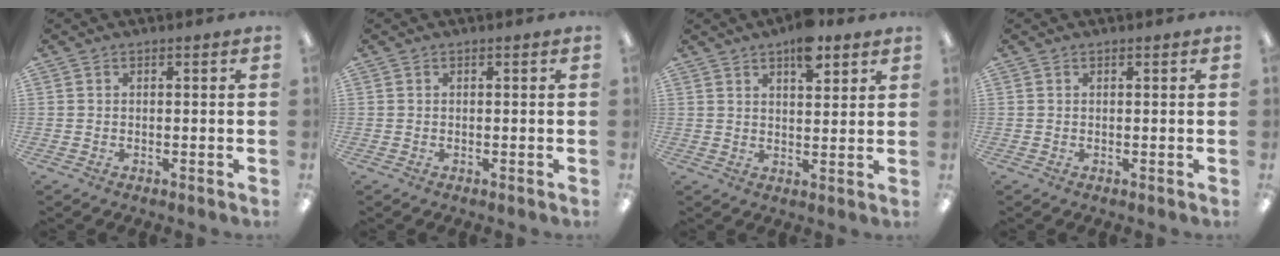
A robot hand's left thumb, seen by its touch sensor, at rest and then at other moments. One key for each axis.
{"total": 0.0}
{"total": 8.0, "fx": 5.3, "fy": 3.2, "fz": 5.0, "tx": -0.062, "ty": -0.028, "tz": 0.087}
{"total": 0.0}